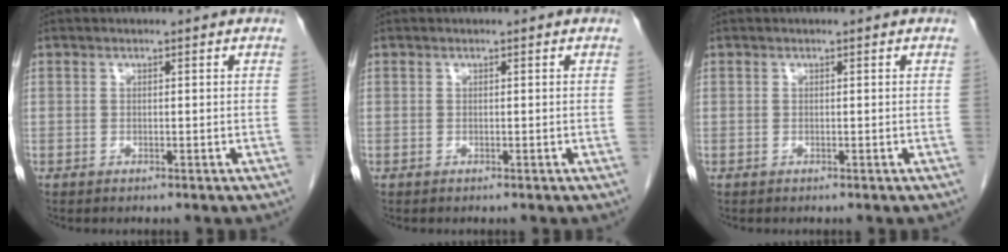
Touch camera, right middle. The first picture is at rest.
{"total": 0.0}
{"total": 0.0}